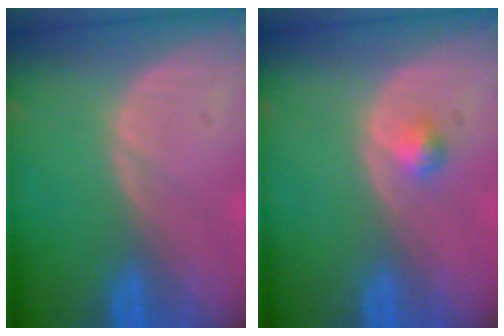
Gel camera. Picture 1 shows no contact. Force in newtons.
{"total": 1.5, "press": 1.5, "slide": 0.3}